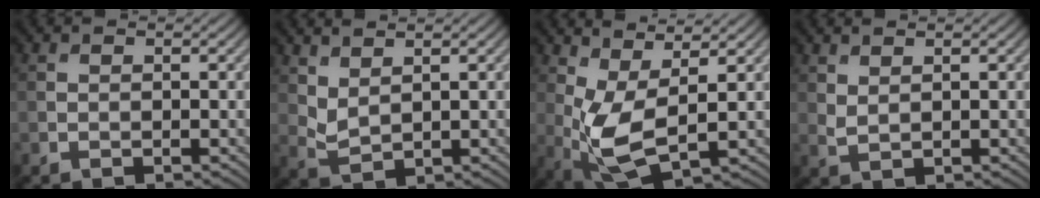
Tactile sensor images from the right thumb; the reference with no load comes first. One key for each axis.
{"total": 2.7, "fx": 1.9, "fy": 1.0, "fz": 1.6, "tx": -0.047, "ty": -0.002, "tz": 0.048}
{"total": 7.0, "fx": 0.8, "fy": 2.8, "fz": 6.4, "tx": -0.150, "ty": 0.001, "tz": 0.014}
{"total": 1.4, "fx": 1.2, "fy": 0.3, "fz": 0.8, "tx": -0.025, "ty": -0.002, "tz": 0.029}